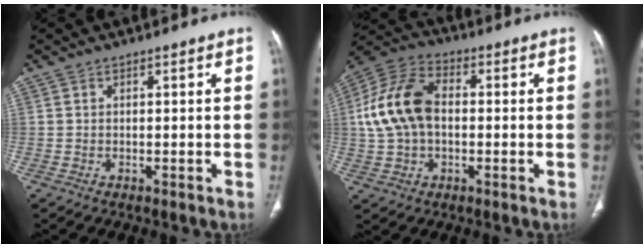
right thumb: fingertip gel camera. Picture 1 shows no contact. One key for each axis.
{"total": 13.9, "fx": 0.5, "fy": 9.2, "fz": 10.4, "tx": -0.204, "ty": 0.029, "tz": 0.001}